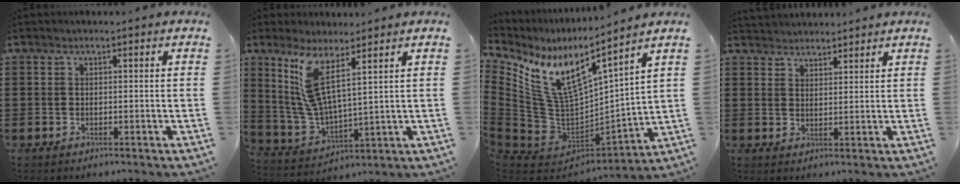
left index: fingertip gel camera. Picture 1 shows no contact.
{"total": 8.7, "force": [5.1, 2.0, 6.8], "torque": [-0.169, -0.024, 0.086]}
{"total": 10.9, "force": [6.7, 3.8, 7.7], "torque": [-0.188, -0.057, 0.115]}
{"total": 2.6, "force": [2.5, 0.4, -0.6], "torque": [0.003, -0.004, 0.049]}